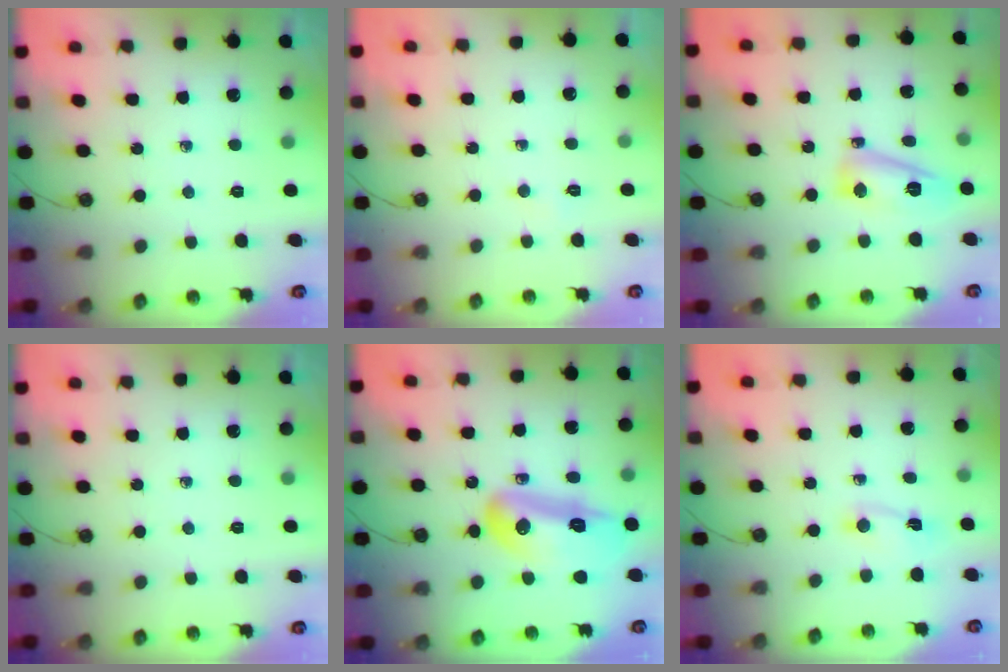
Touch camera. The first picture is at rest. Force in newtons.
{"total": 2.8, "press": 2.7, "slide": 0.4}
{"total": 10.5, "press": 10.5, "slide": 1.1}
{"total": 0.0}
{"total": 15.4, "press": 15.3, "slide": 1.9}
{"total": 1.4, "press": 1.4, "slide": 0.3}